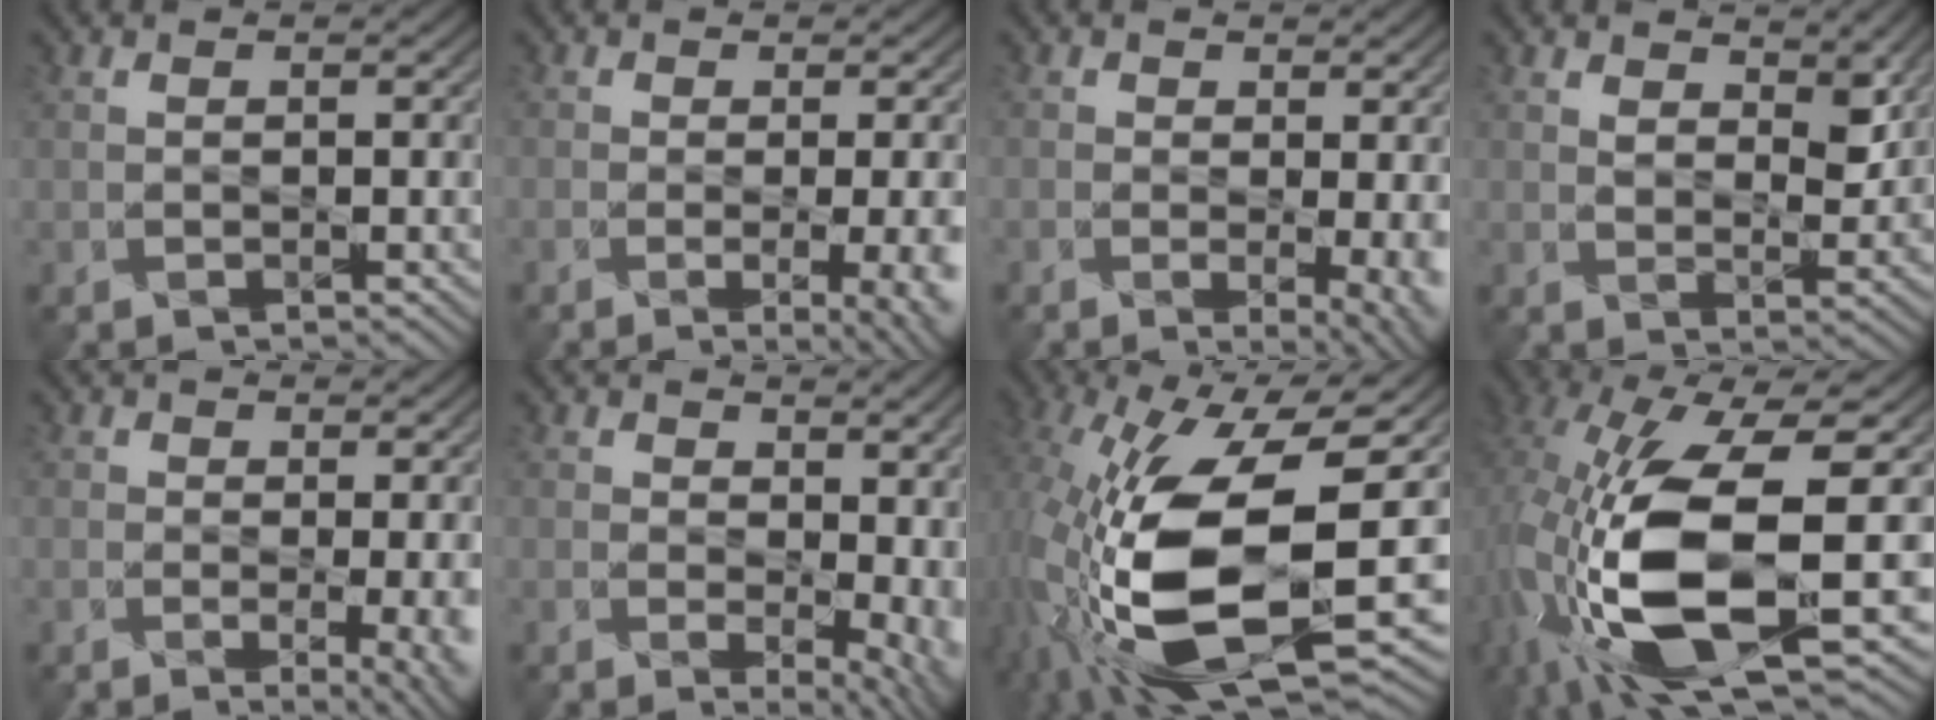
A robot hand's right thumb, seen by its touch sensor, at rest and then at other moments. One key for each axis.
{"total": 7.6, "fx": -2.0, "fy": 3.1, "fz": 6.7, "tx": -0.066, "ty": -0.008, "tz": -0.014}
{"total": 7.0, "fx": -0.9, "fy": 3.2, "fz": 6.2, "tx": -0.070, "ty": -0.008, "tz": -0.002}
{"total": 3.8, "fx": 3.0, "fy": 1.9, "fz": 1.4, "tx": -0.035, "ty": -0.010, "tz": 0.053}
{"total": 6.8, "fx": -1.2, "fy": 2.9, "fz": 6.1, "tx": -0.063, "ty": -0.004, "tz": -0.006}
{"total": 10.1, "fx": -0.1, "fy": 6.4, "fz": 7.8, "tx": -0.098, "ty": -0.024, "tz": 0.035}
{"total": 18.7, "fx": -4.3, "fy": 9.6, "fz": 15.5, "tx": -0.327, "ty": -0.051, "tz": -0.067}
{"total": 15.9, "fx": -3.5, "fy": 7.3, "fz": 13.7, "tx": -0.324, "ty": -0.027, "tz": -0.054}